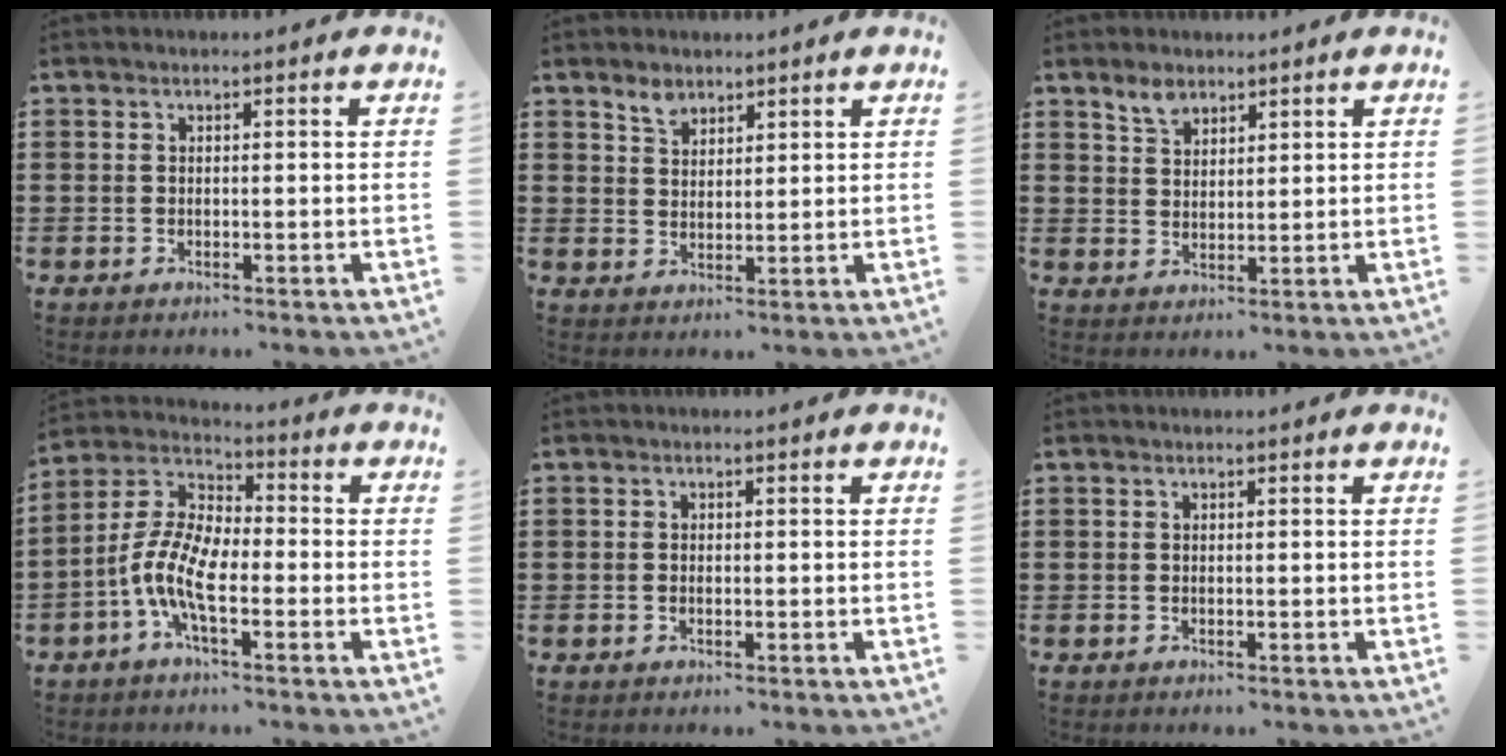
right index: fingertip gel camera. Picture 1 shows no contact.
{"total": 2.9, "force": [2.3, 1.6, 0.9], "torque": [-0.017, 0.000, 0.043]}
{"total": 3.2, "force": [2.5, 1.7, 1.2], "torque": [-0.023, 0.001, 0.045]}
{"total": 9.4, "force": [-3.4, 3.8, 7.8], "torque": [-0.195, -0.011, -0.070]}
{"total": 0.5, "force": [-0.2, 0.2, 0.4], "torque": [-0.010, -0.003, -0.002]}
{"total": 0.0}